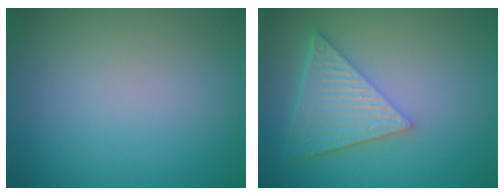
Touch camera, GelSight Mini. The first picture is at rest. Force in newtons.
{"total": 6.1, "press": 4.5, "slide": 4.2}